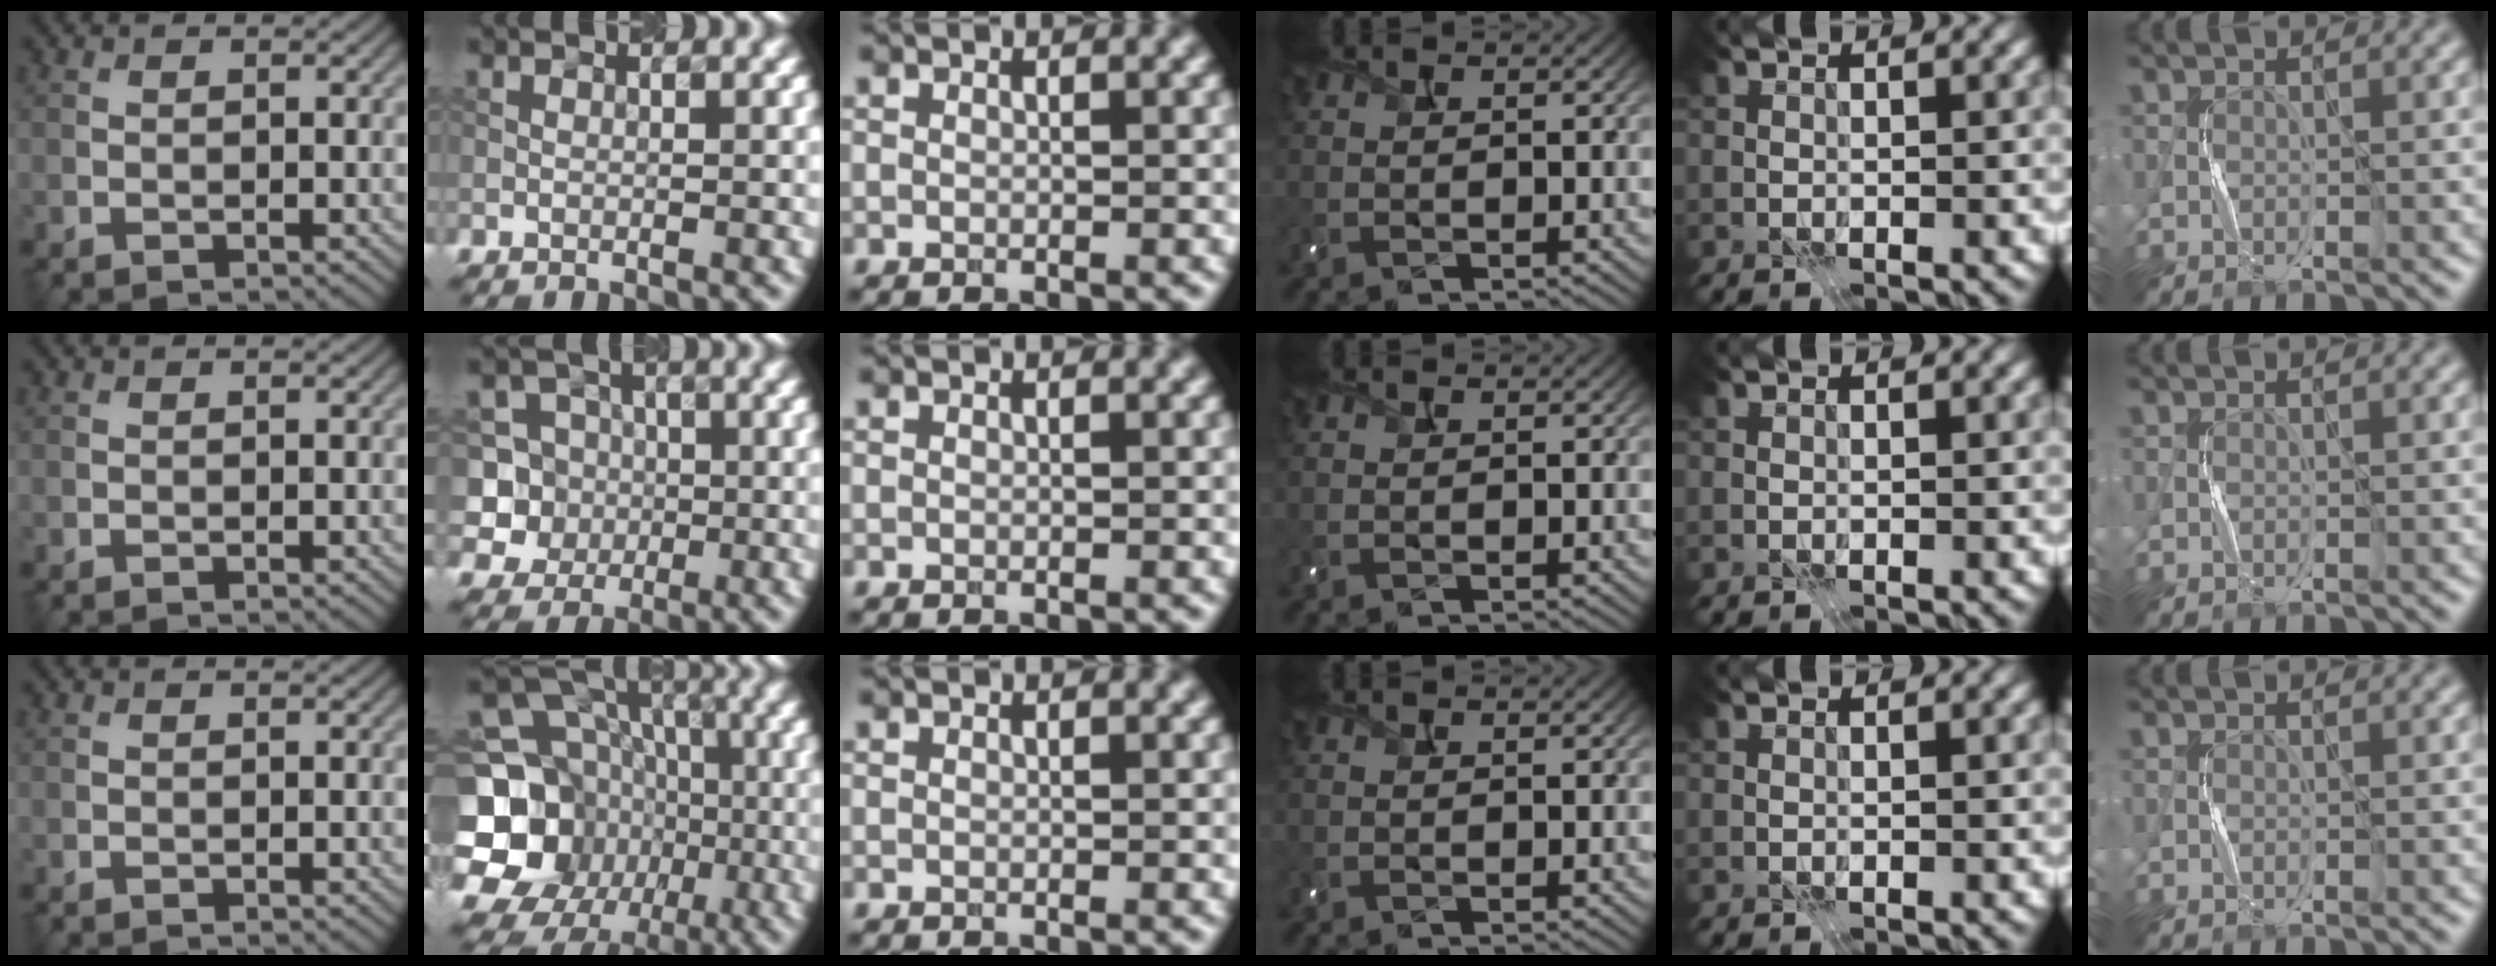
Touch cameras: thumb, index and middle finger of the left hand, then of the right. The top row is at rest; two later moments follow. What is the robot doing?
{"motion": "press", "object": "camera"}